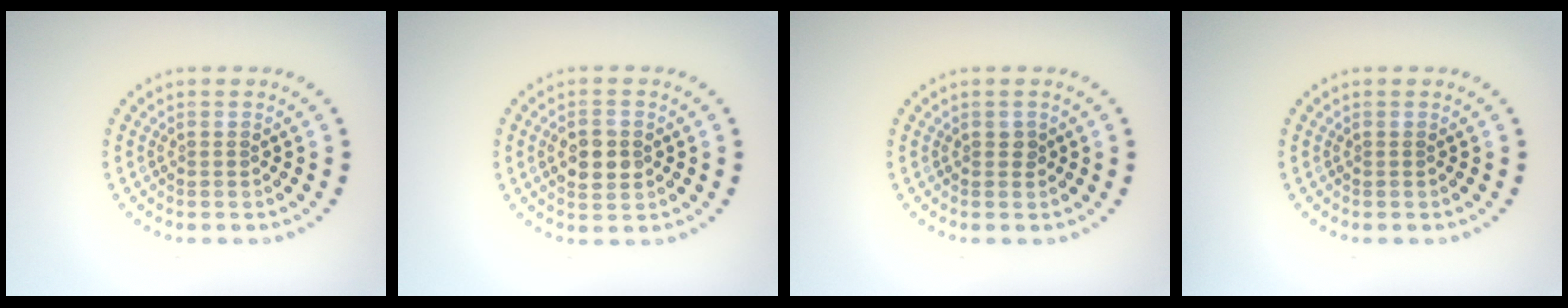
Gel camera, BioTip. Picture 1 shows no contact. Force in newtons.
{"total": 2.8, "press": 2.8, "slide": 0.1}
{"total": 0.8, "press": 0.8, "slide": 0.2}
{"total": 0.0}